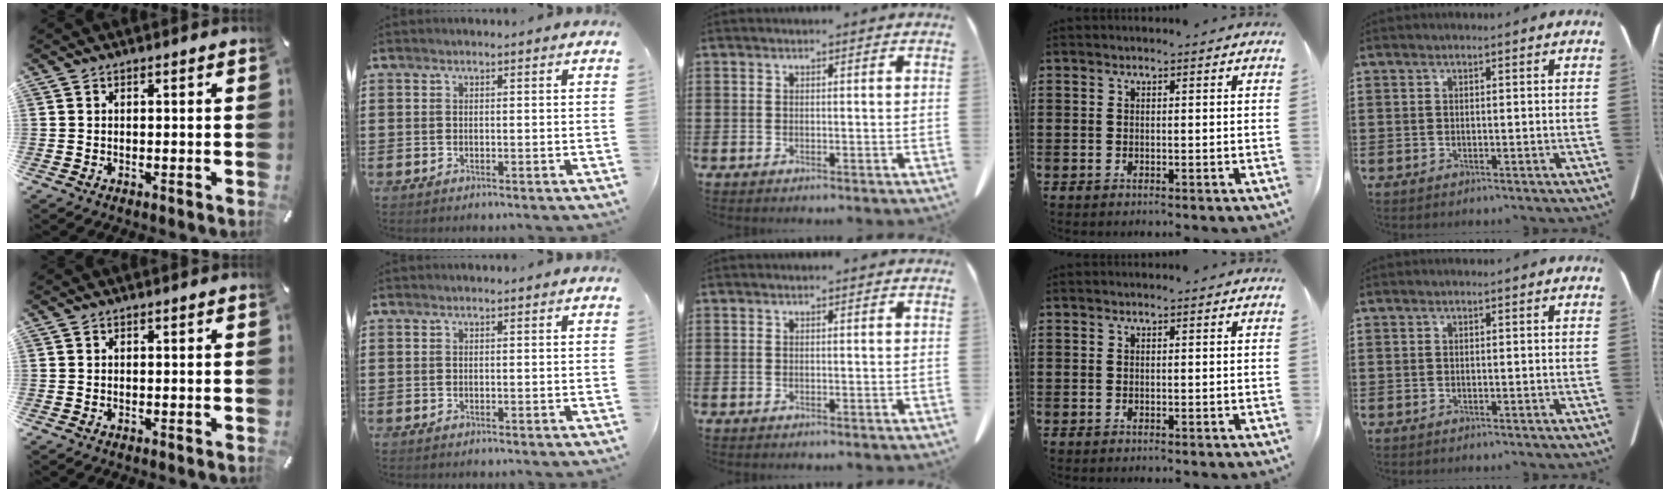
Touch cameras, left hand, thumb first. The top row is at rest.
{}